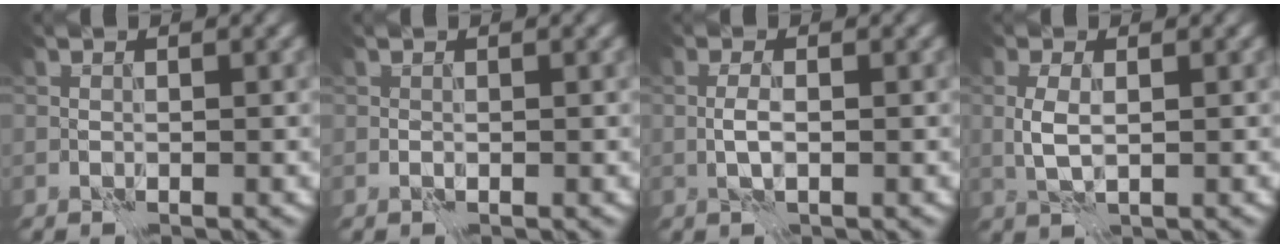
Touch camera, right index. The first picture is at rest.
{"total": 0.0}
{"total": 1.1, "force": [-0.1, 0.2, 1.1], "torque": [-0.023, 0.000, -0.005]}
{"total": 2.0, "force": [0.2, 0.9, 1.8], "torque": [-0.045, -0.002, 0.006]}